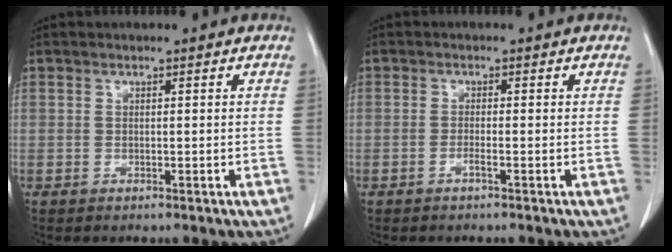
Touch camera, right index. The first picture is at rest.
{"total": 1.0, "force": [-0.7, -0.1, 0.8], "torque": [-0.017, 0.001, -0.012]}